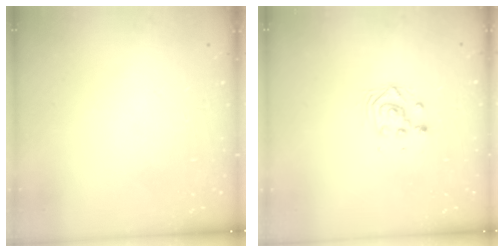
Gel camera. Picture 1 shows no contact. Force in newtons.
{"total": 3.7, "press": 3.7, "slide": 0.2}